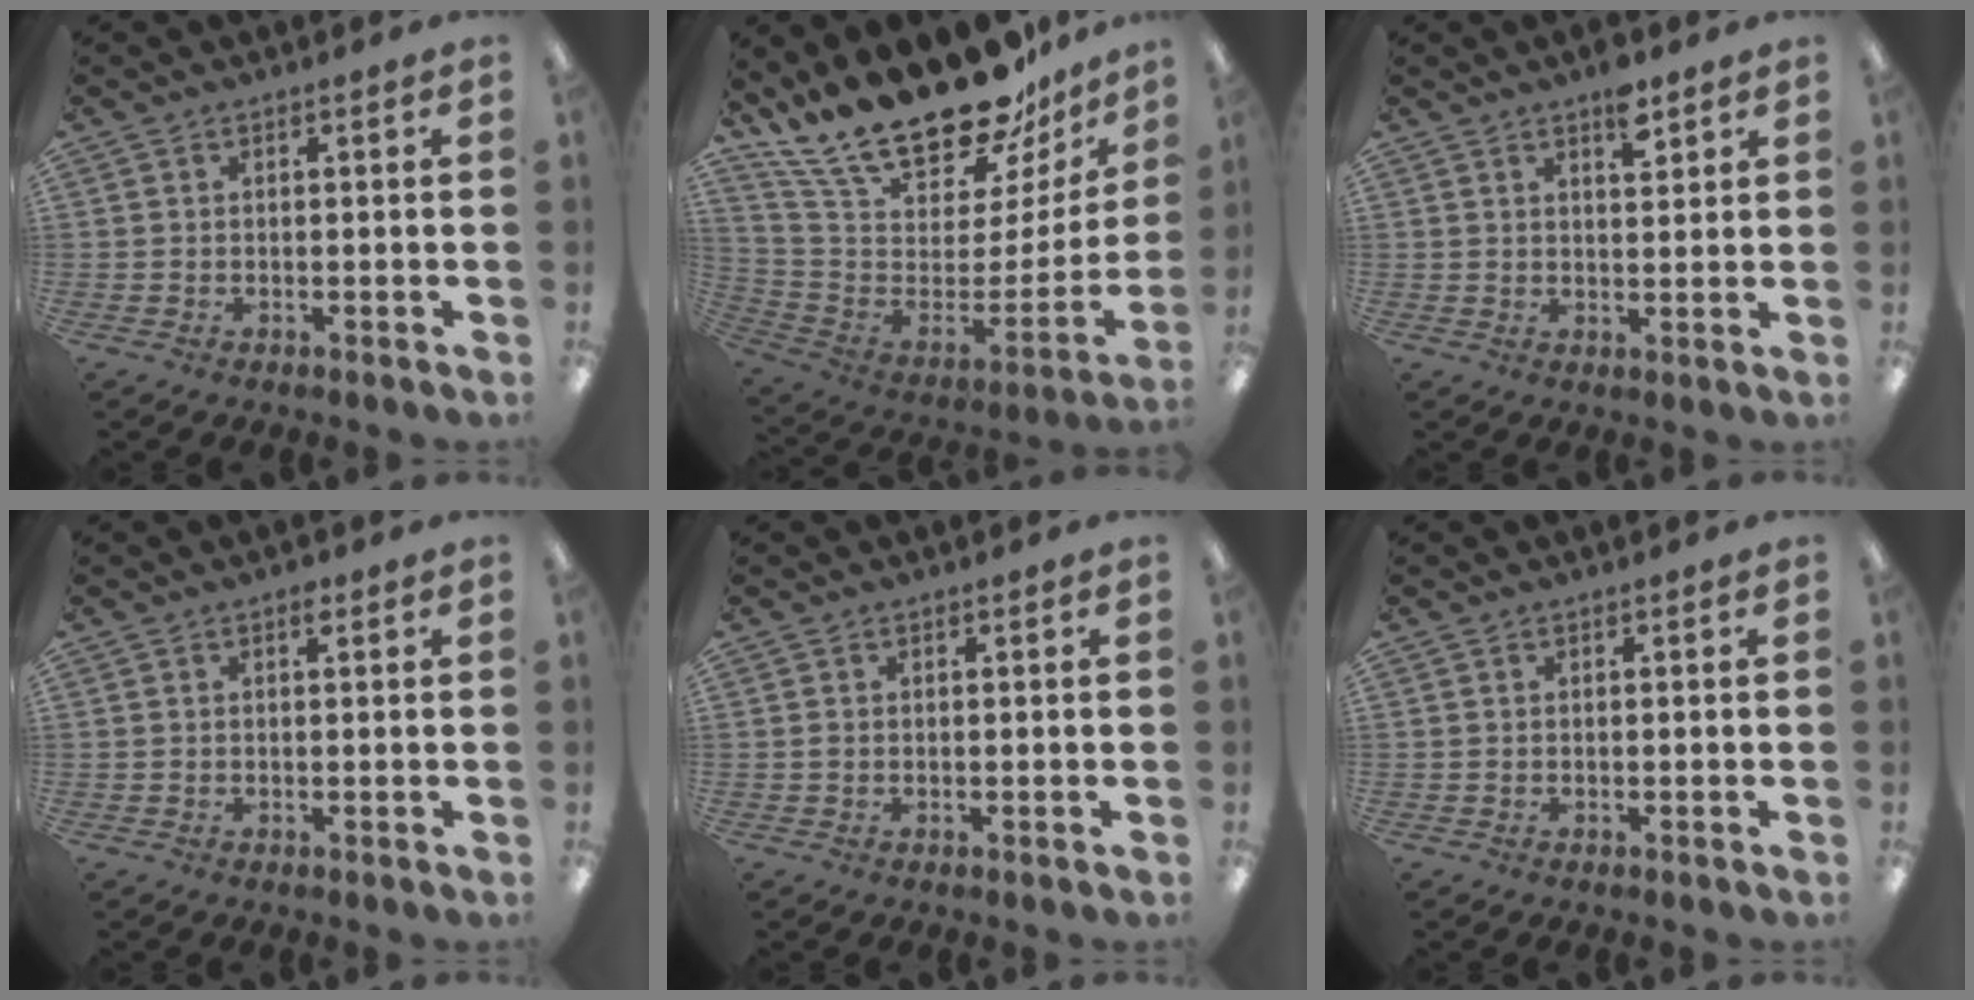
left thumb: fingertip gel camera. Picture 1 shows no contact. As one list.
[{"total": 24.7, "force": [19.9, 8.4, 11.9], "torque": [-0.211, -0.147, 0.359]}, {"total": 6.0, "force": [4.1, 2.4, 3.6], "torque": [-0.040, -0.024, 0.065]}, {"total": 1.3, "force": [0.8, 0.6, 0.9], "torque": [-0.003, -0.004, 0.010]}, {"total": 0.6, "force": [0.1, 0.5, 0.3], "torque": [-0.006, 0.005, 0.001]}, {"total": 0.0}]